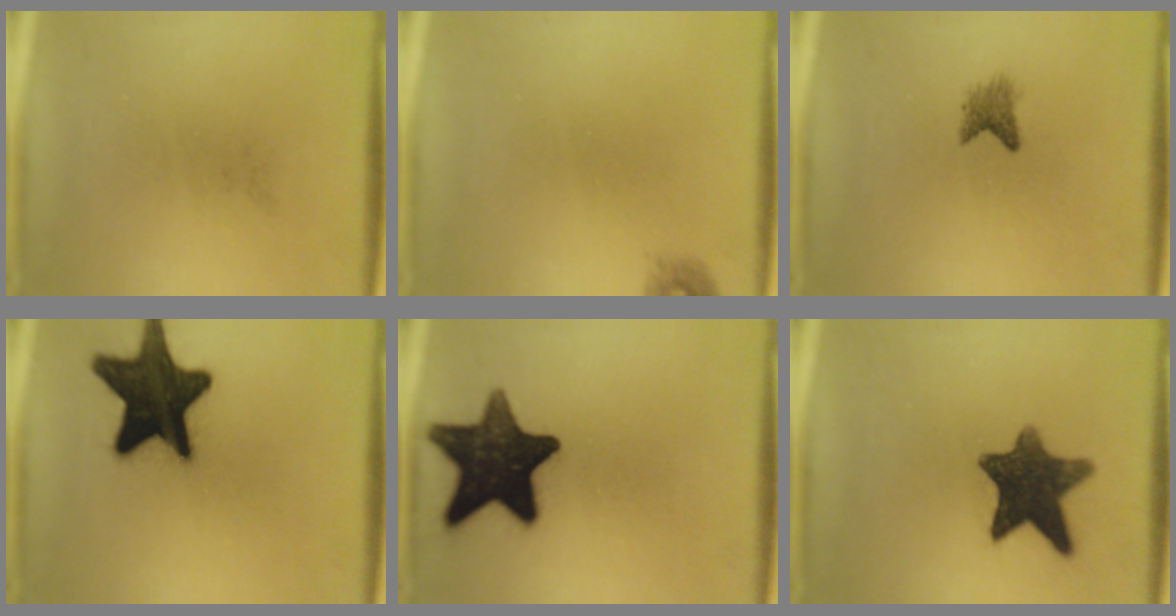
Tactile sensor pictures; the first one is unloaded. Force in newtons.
{"total": 0.9}
{"total": 2.1}
{"total": 19.0}
{"total": 15.9}
{"total": 11.2}